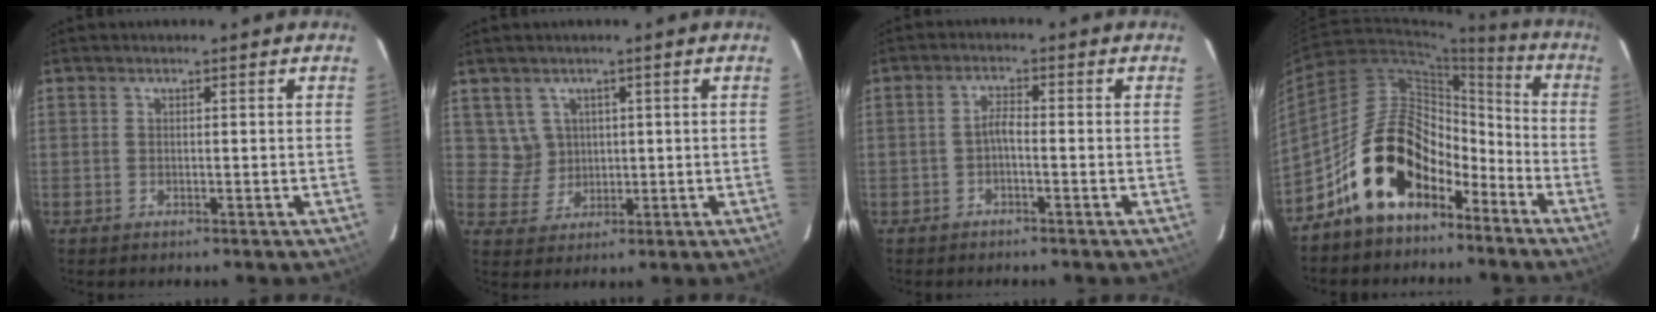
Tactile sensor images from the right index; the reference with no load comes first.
{"total": 4.4, "force": [1.6, 4.1, 0.4], "torque": [-0.005, 0.010, 0.040]}
{"total": 1.9, "force": [-1.1, 0.4, 1.5], "torque": [-0.033, 0.007, -0.022]}
{"total": 16.8, "force": [-10.9, 9.6, 8.5], "torque": [-0.149, 0.041, -0.174]}